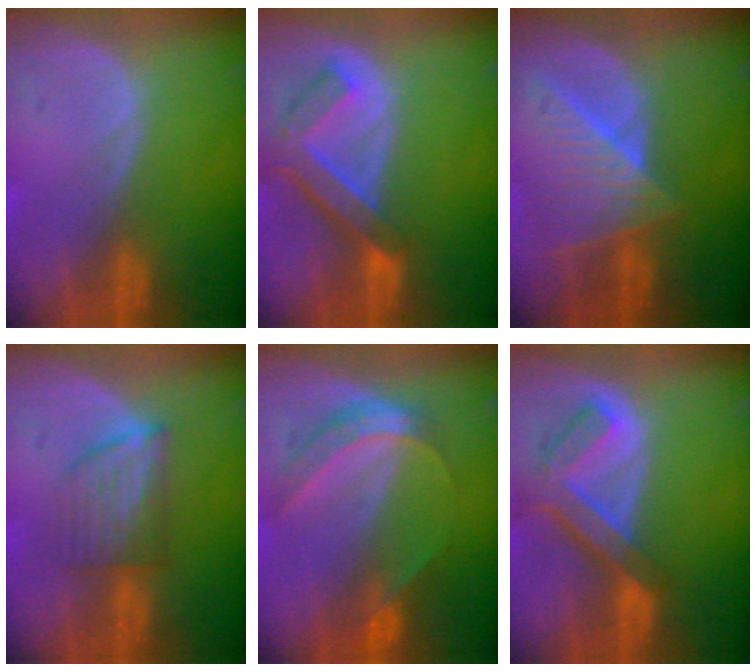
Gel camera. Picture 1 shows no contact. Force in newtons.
{"total": 7.5, "press": 6.5, "slide": 3.8}
{"total": 7.7, "press": 7.3, "slide": 2.5}
{"total": 6.1, "press": 5.5, "slide": 2.6}
{"total": 6.2, "press": 5.3, "slide": 3.2}
{"total": 7.5, "press": 6.5, "slide": 3.8}